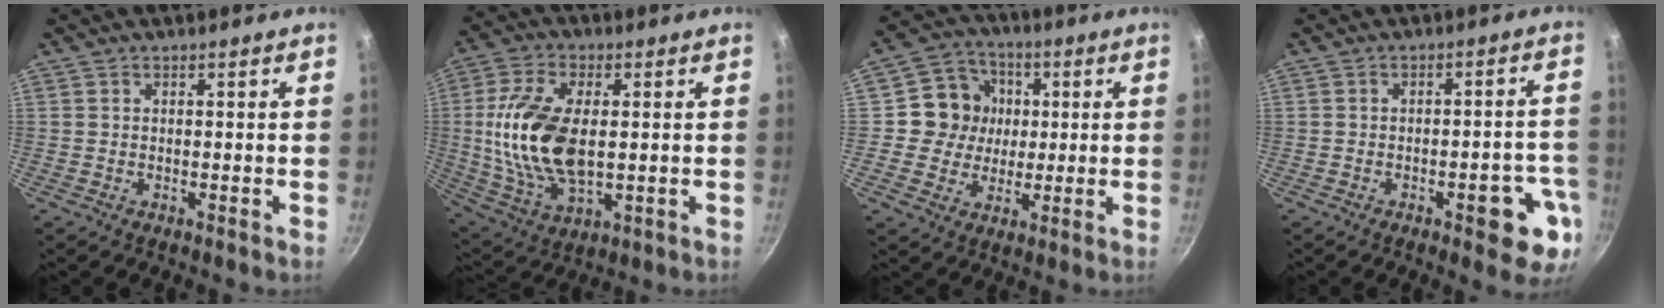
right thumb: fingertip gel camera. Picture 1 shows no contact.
{"total": 17.4, "force": [0.9, 9.4, 14.6], "torque": [-0.282, 0.000, 0.022]}
{"total": 10.2, "force": [1.1, 9.7, 3.1], "torque": [-0.015, 0.012, 0.004]}
{"total": 9.6, "force": [-3.9, 3.6, 8.0], "torque": [-0.068, 0.023, -0.044]}